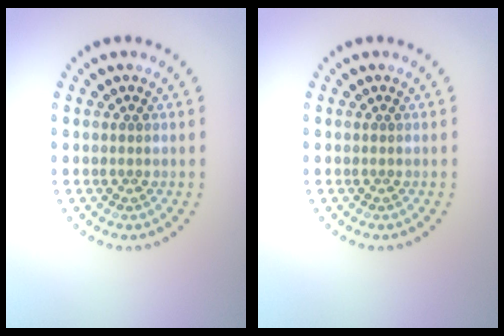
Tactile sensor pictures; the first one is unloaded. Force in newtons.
{"total": 0.0}